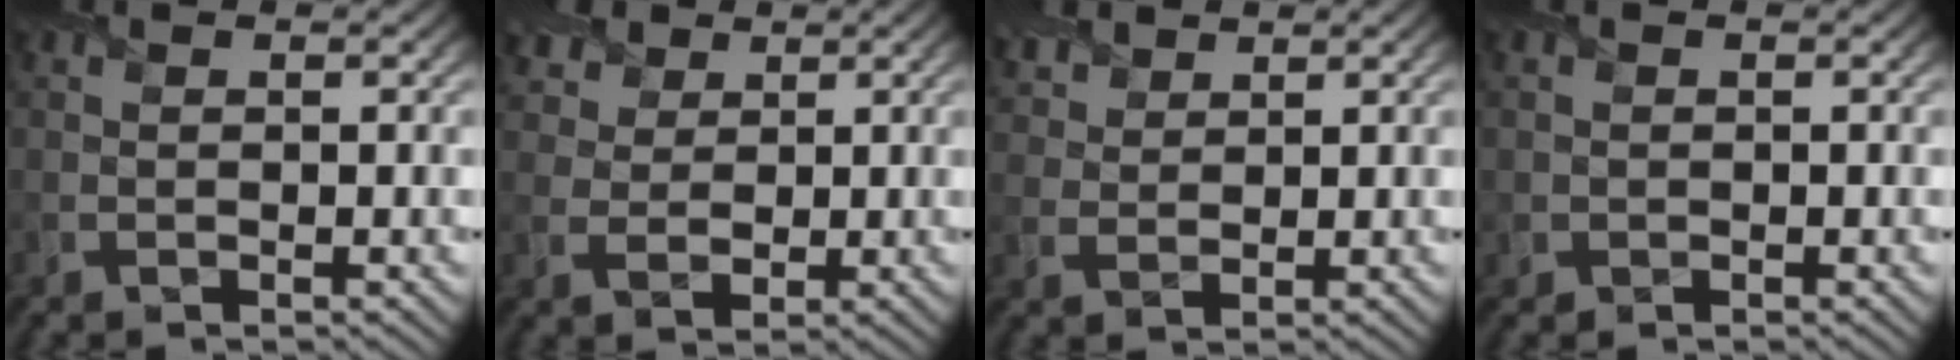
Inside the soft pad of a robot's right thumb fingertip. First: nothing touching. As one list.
[{"total": 5.4, "force": [3.1, 3.9, 2.1], "torque": [-0.066, 0.001, 0.062]}, {"total": 3.9, "force": [3.0, 2.1, 1.4], "torque": [-0.042, 0.008, 0.064]}, {"total": 0.9, "force": [0.0, 0.9, 0.0], "torque": [0.002, -0.007, -0.002]}]